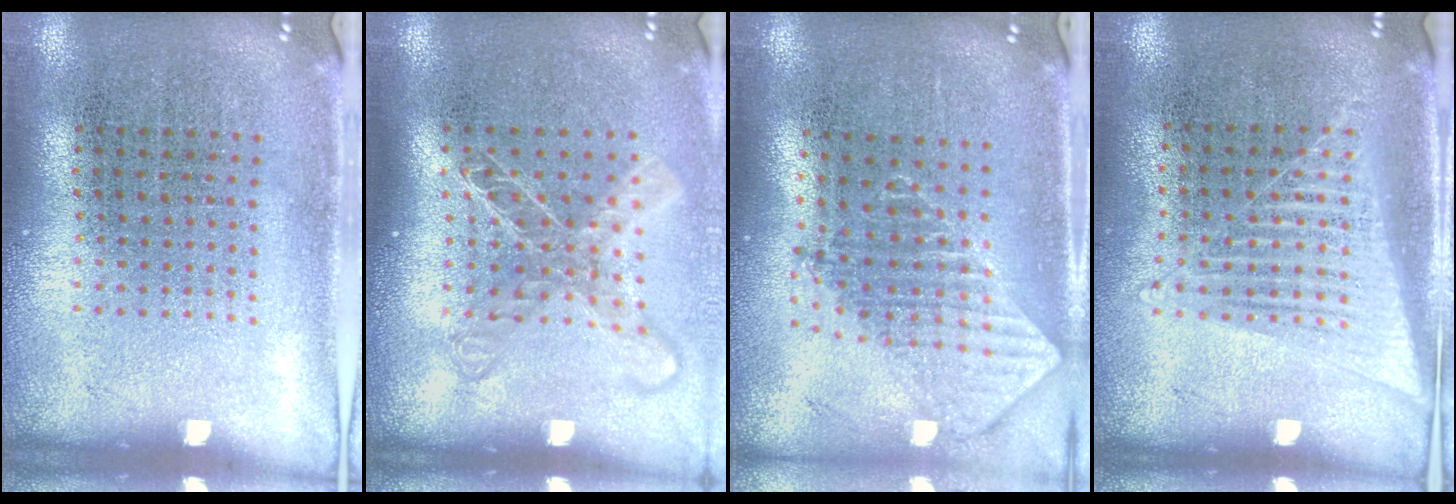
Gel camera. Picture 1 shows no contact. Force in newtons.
{"total": 1.7, "press": 1.4, "slide": 1.0}
{"total": 2.0, "press": 1.6, "slide": 1.3}
{"total": 1.4, "press": 1.3, "slide": 0.6}